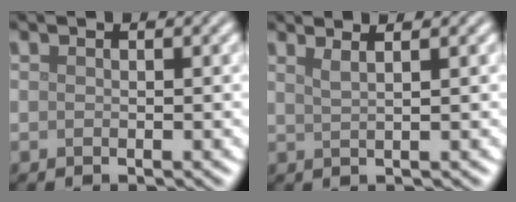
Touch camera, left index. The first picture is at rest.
{"total": 2.8, "force": [1.8, 1.1, 1.8], "torque": [-0.005, 0.011, -0.003]}